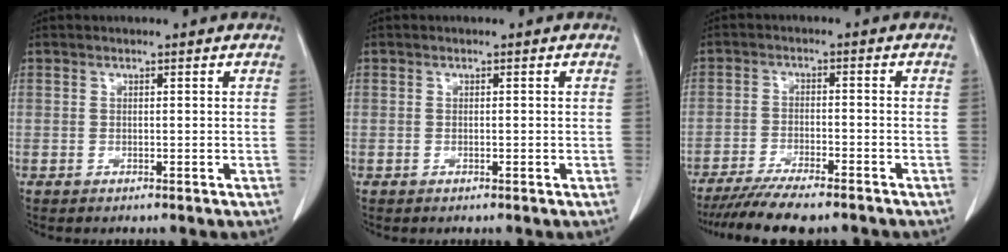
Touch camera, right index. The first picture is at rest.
{"total": 0.0}
{"total": 10.9, "force": [-9.3, 1.4, 5.4], "torque": [-0.081, -0.020, -0.146]}